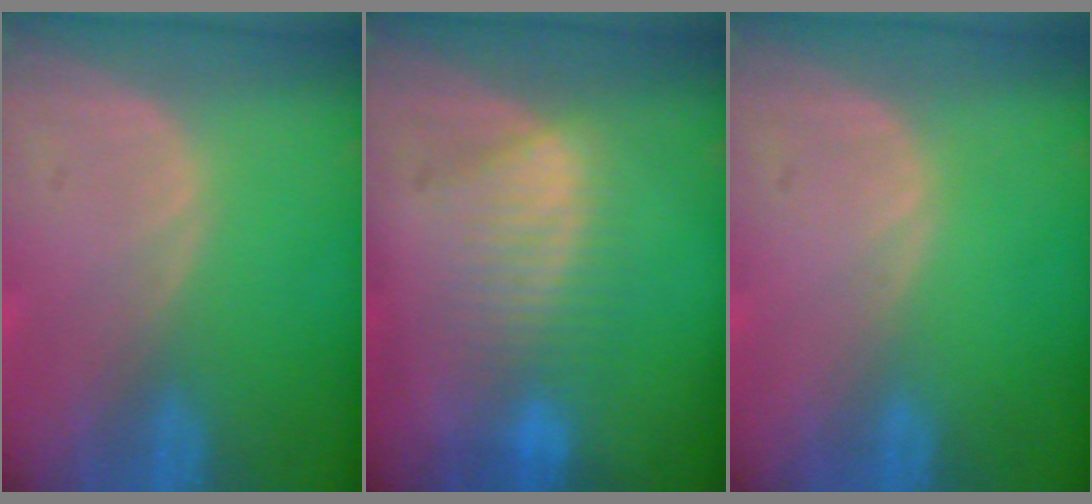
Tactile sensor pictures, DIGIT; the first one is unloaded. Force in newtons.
{"total": 6.8, "press": 6.8, "slide": 0.0}
{"total": 0.0}